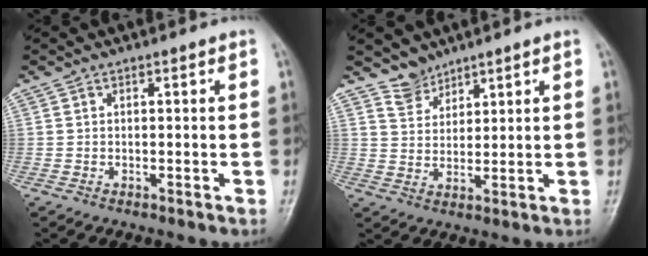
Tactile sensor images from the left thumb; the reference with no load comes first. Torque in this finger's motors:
{"motor_torque": [-0.41, 0.09, -0.08, -0.08, -0.04]}